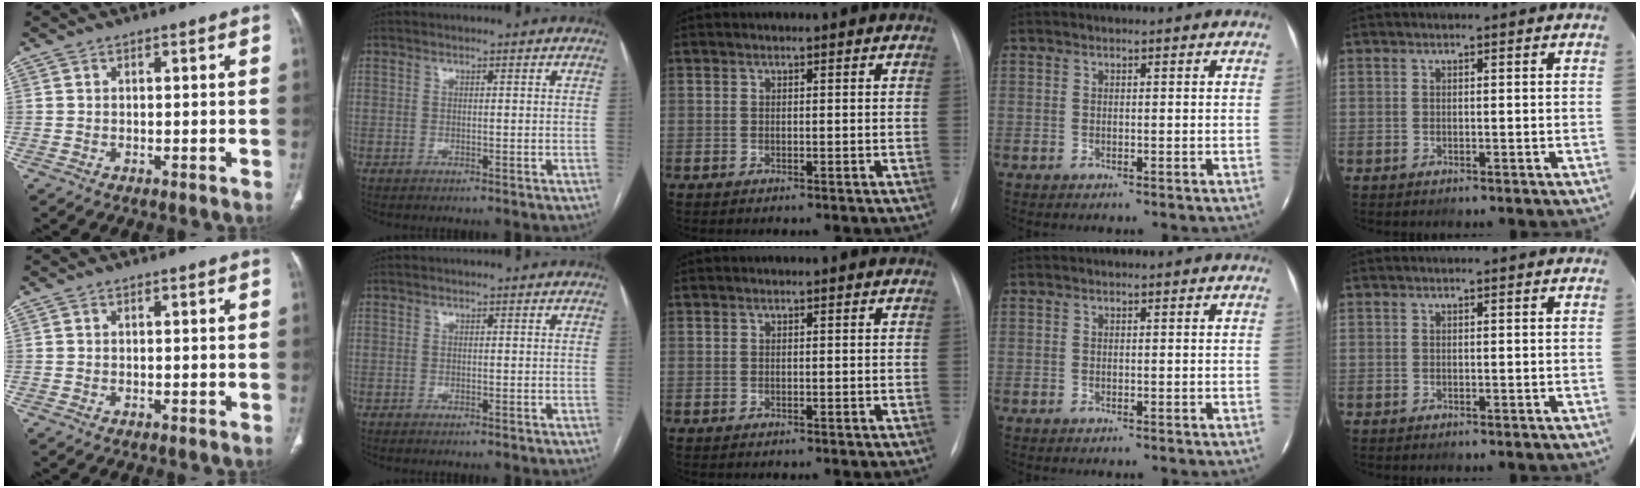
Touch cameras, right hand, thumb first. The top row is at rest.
{}